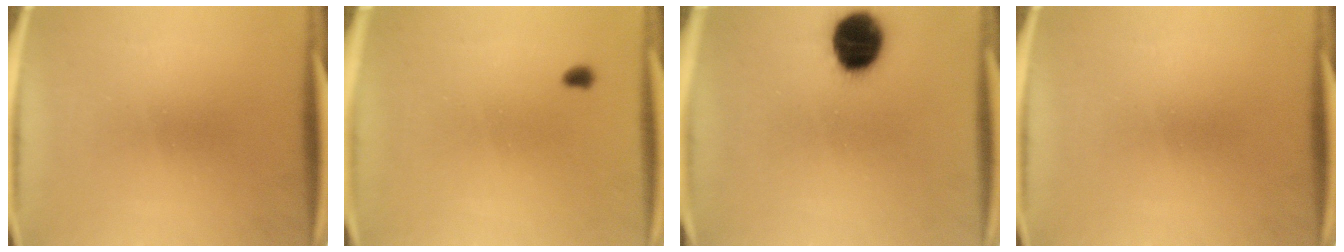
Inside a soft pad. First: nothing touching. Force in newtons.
{"total": 1.0}
{"total": 12.3}
{"total": 0.0}